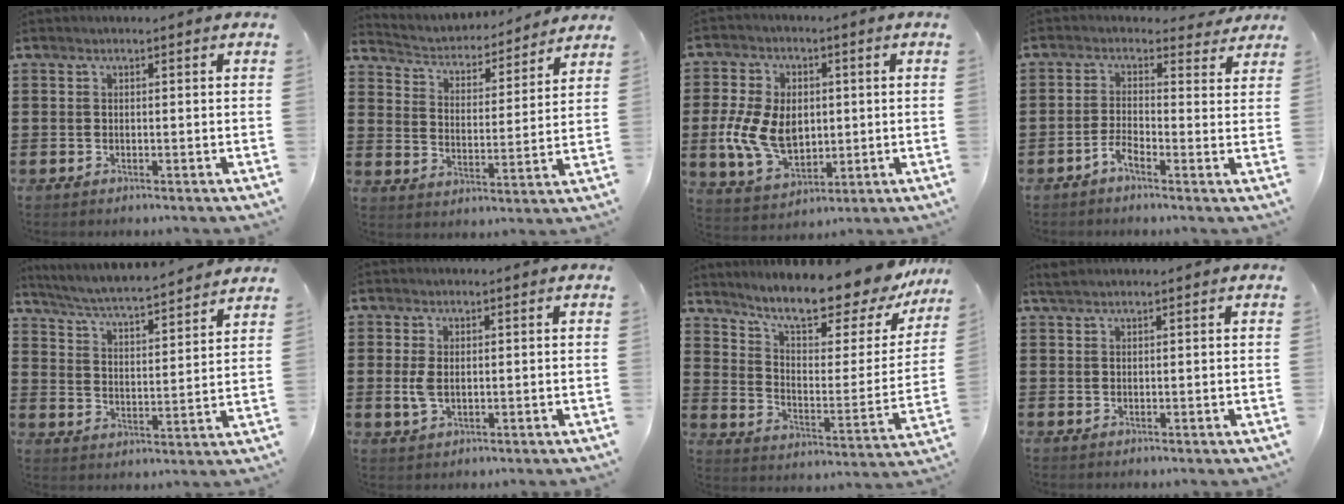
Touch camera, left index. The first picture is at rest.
{"total": 3.1, "force": [3.1, 0.5, 0.2], "torque": [-0.026, -0.031, 0.043]}
{"total": 10.4, "force": [-0.3, 7.2, 7.5], "torque": [-0.182, 0.010, -0.006]}
{"total": 2.3, "force": [-0.6, 1.3, 1.9], "torque": [-0.040, 0.004, -0.014]}
{"total": 4.7, "force": [4.5, -0.4, 1.2], "torque": [-0.046, -0.035, 0.071]}
{"total": 3.0, "force": [0.1, 1.8, 2.4], "torque": [-0.056, 0.002, 0.000]}
{"total": 11.6, "force": [10.2, 1.6, 5.3], "torque": [-0.111, -0.076, 0.171]}
{"total": 1.1, "force": [0.9, 0.1, 0.6], "torque": [-0.012, 0.001, 0.017]}